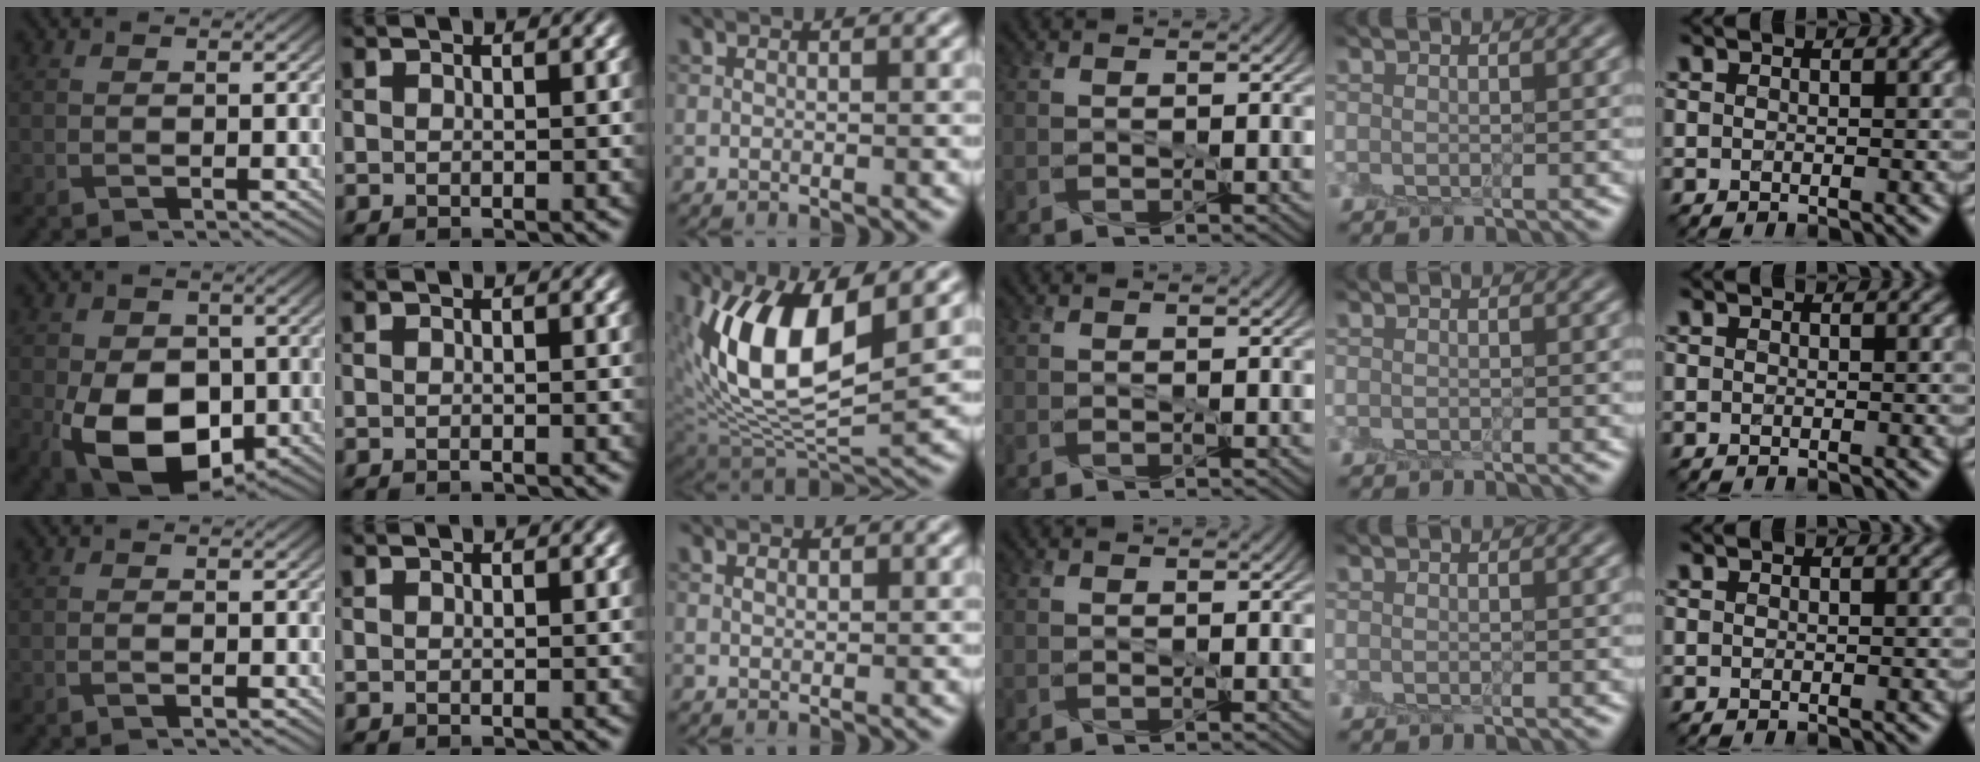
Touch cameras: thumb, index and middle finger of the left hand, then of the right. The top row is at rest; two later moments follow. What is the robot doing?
{"motion": "peel", "object": "sticky note"}